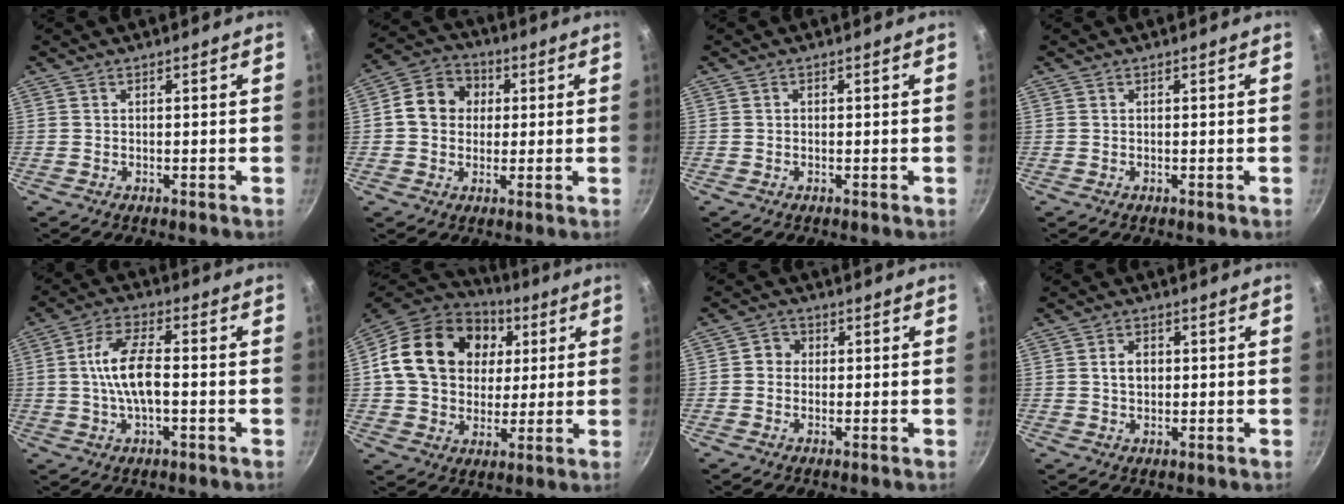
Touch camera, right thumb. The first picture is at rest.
{"total": 9.4, "force": [1.3, 8.1, 4.6], "torque": [-0.051, 0.015, 0.004]}
{"total": 0.0}
{"total": 0.0}
{"total": 9.9, "force": [-0.5, 4.2, 8.9], "torque": [-0.163, 0.024, -0.017]}
{"total": 22.3, "force": [5.1, 17.4, 13.0], "torque": [-0.212, 0.016, 0.081]}
{"total": 3.1, "force": [0.0, 2.9, 1.1], "torque": [0.001, 0.007, -0.009]}
{"total": 3.3, "force": [0.4, 2.4, 2.1], "torque": [-0.022, 0.005, 0.005]}